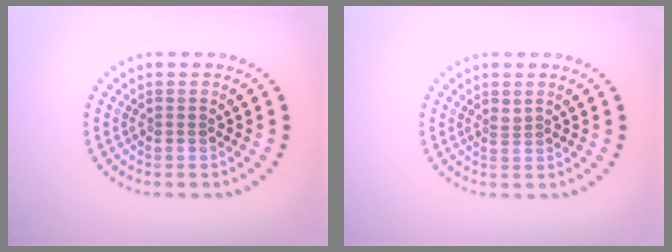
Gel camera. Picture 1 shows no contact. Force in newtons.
{"total": 0.9, "press": 0.6, "slide": 0.7}